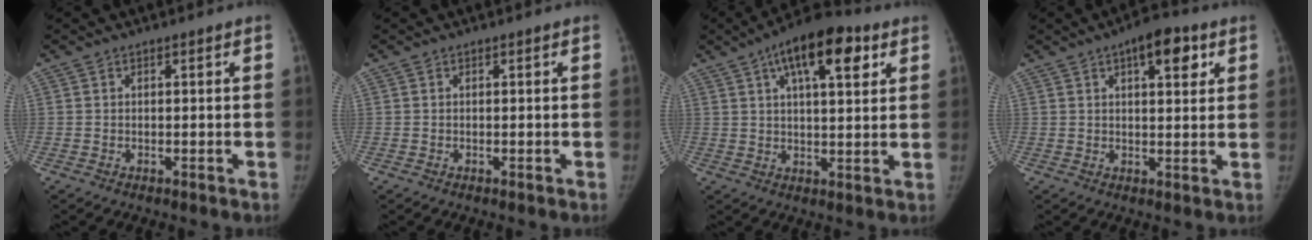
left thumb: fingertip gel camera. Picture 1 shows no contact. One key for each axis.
{"total": 0.0}
{"total": 14.2, "fx": 6.6, "fy": 5.6, "fz": 11.2, "tx": -0.149, "ty": -0.003, "tz": 0.097}
{"total": 8.2, "fx": 3.9, "fy": 3.3, "fz": 6.4, "tx": -0.067, "ty": -0.010, "tz": 0.049}